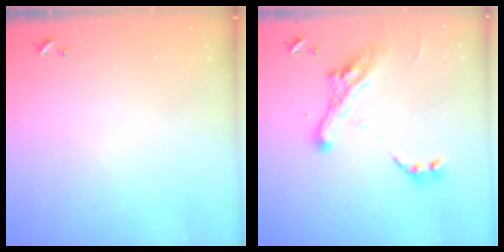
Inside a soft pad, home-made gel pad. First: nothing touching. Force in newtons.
{"total": 11.6, "press": 11.5, "slide": 1.7}